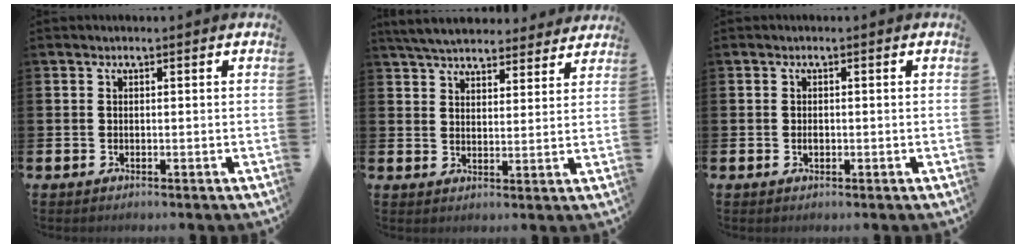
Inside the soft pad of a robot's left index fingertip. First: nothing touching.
{"total": 5.9, "force": [5.7, 1.4, 0.9], "torque": [-0.032, -0.031, 0.101]}
{"total": 0.9, "force": [-0.1, 0.5, 0.7], "torque": [-0.007, 0.000, -0.005]}